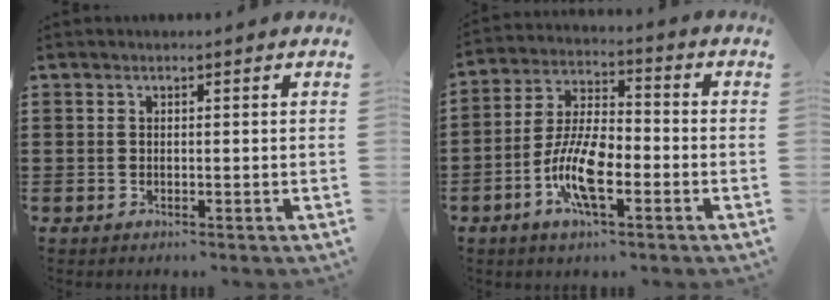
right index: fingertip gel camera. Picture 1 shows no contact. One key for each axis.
{"total": 9.7, "fx": -3.8, "fy": 3.4, "fz": 8.3, "tx": -0.189, "ty": -0.009, "tz": -0.075}